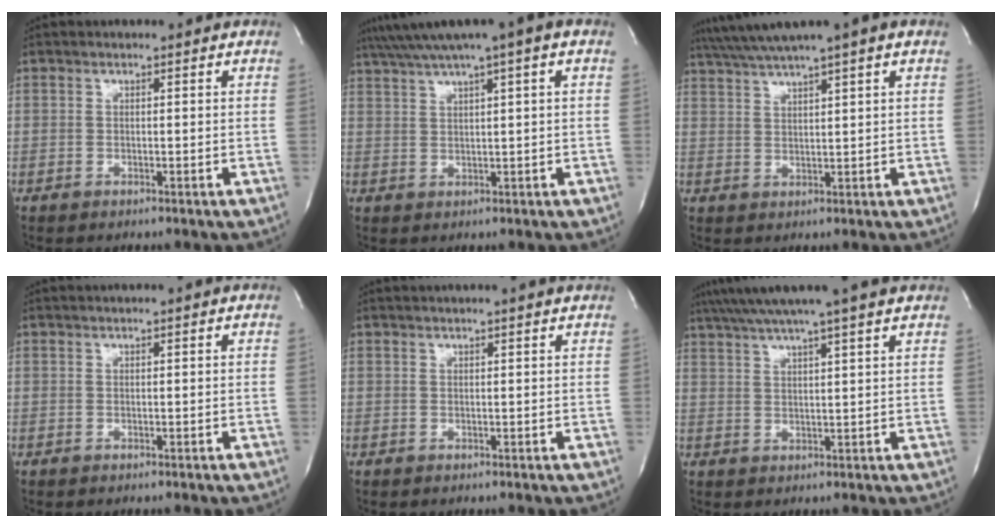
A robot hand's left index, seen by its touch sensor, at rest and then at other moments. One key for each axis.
{"total": 7.9, "fx": 5.1, "fy": -0.3, "fz": 6.1, "tx": -0.107, "ty": 0.034, "tz": 0.081}
{"total": 8.4, "fx": 6.4, "fy": -0.8, "fz": 5.3, "tx": -0.096, "ty": 0.031, "tz": 0.102}
{"total": 0.6, "fx": 0.4, "fy": -0.4, "fz": 0.3, "tx": -0.010, "ty": 0.002, "tz": 0.017}
{"total": 4.2, "fx": 3.7, "fy": -1.0, "fz": 1.7, "tx": -0.018, "ty": 0.015, "tz": 0.041}
{"total": 12.2, "fx": 10.3, "fy": -1.2, "fz": 6.4, "tx": -0.119, "ty": 0.021, "tz": 0.142}